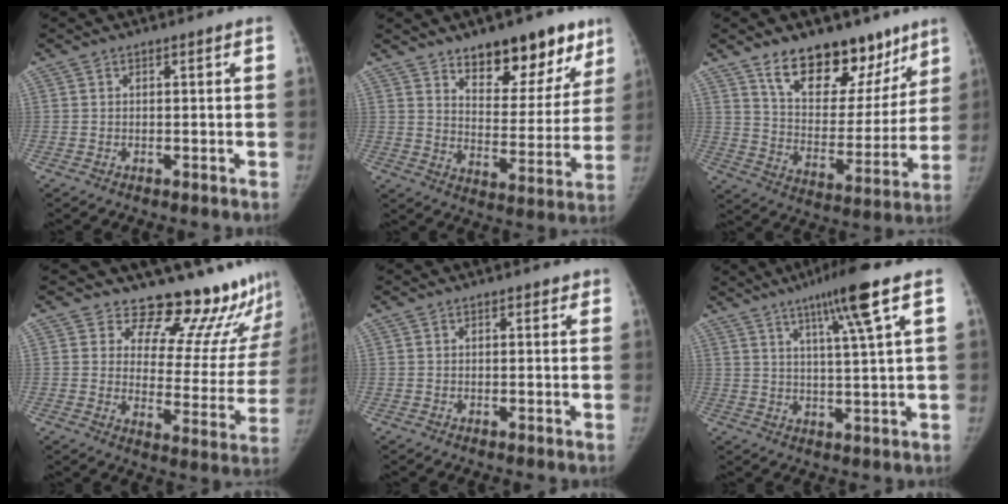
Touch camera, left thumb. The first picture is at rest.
{"total": 16.7, "force": [11.3, 8.2, 9.2], "torque": [-0.053, -0.069, 0.165]}
{"total": 19.9, "force": [13.4, 10.7, 10.1], "torque": [-0.085, -0.078, 0.212]}
{"total": 18.2, "force": [16.9, 5.8, 3.7], "torque": [0.017, -0.165, 0.196]}
{"total": 1.0, "force": [0.5, 0.7, 0.5], "torque": [0.005, 0.001, -0.001]}
{"total": 10.0, "force": [5.3, -0.6, 8.4], "torque": [-0.142, -0.019, 0.087]}